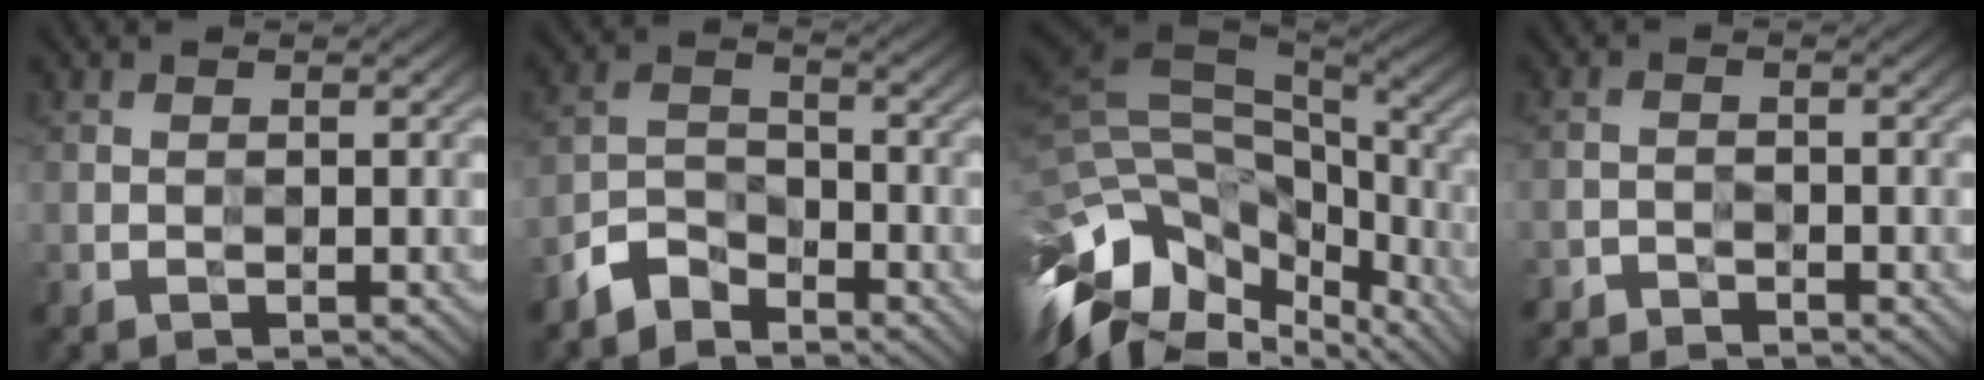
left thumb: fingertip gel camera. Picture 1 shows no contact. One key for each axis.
{"total": 5.1, "fx": -4.2, "fy": 2.3, "fz": 1.6, "tx": -0.034, "ty": -0.003, "tz": -0.102}
{"total": 15.0, "fx": -5.6, "fy": 8.4, "fz": 11.1, "tx": -0.249, "ty": -0.011, "tz": -0.078}
{"total": 2.8, "fx": -2.7, "fy": 0.4, "fz": 0.2, "tx": -0.003, "ty": -0.006, "tz": -0.059}